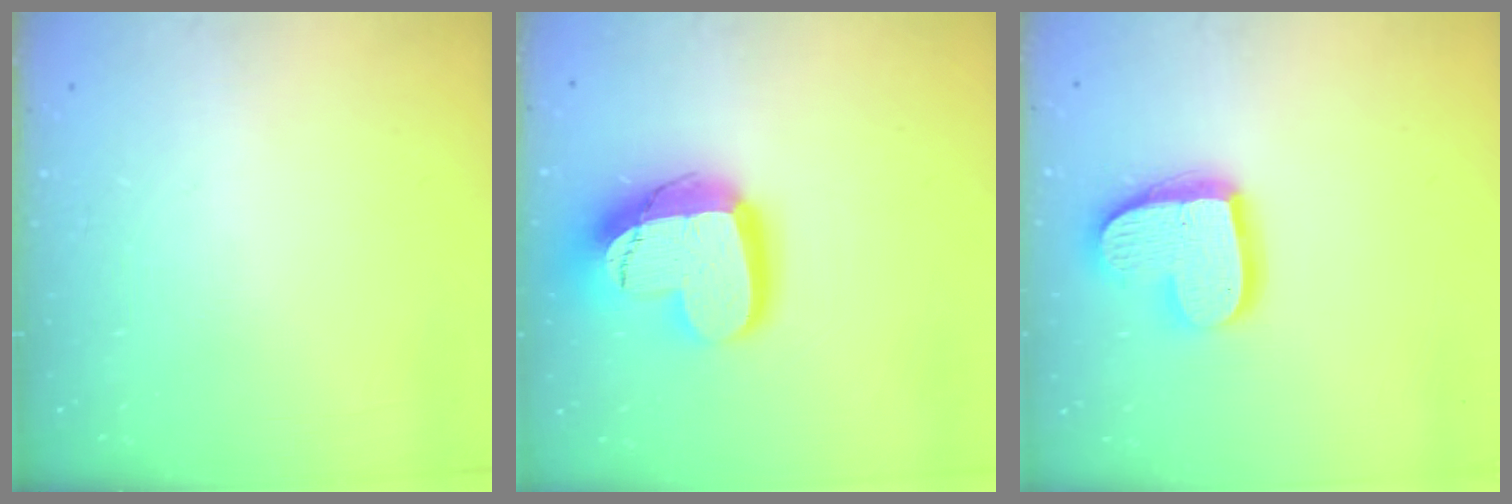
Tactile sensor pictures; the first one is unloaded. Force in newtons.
{"total": 19.1, "press": 19.1, "slide": 1.4}
{"total": 16.2, "press": 16.1, "slide": 1.3}